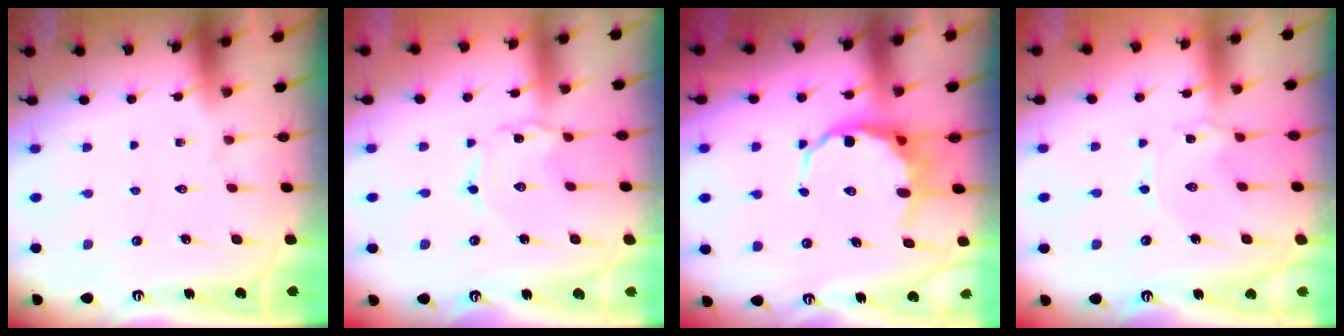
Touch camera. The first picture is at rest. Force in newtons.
{"total": 1.2, "press": 1.2, "slide": 0.1}
{"total": 7.3, "press": 7.0, "slide": 2.0}
{"total": 0.9, "press": 0.9, "slide": 0.2}